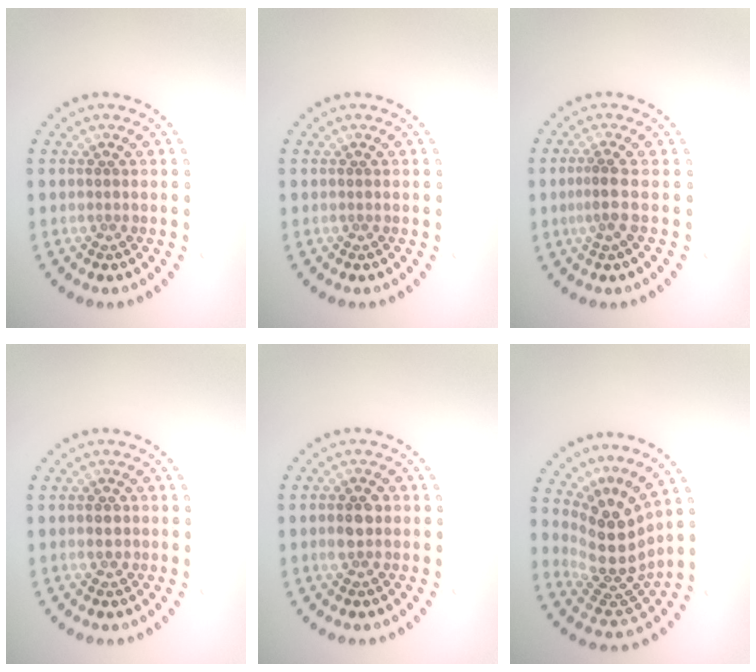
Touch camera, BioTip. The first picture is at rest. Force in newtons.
{"total": 0.0}
{"total": 1.8, "press": 1.2, "slide": 1.3}
{"total": 1.7, "press": 1.7, "slide": 0.1}
{"total": 2.5, "press": 2.5, "slide": 0.1}
{"total": 5.0, "press": 3.6, "slide": 3.6}